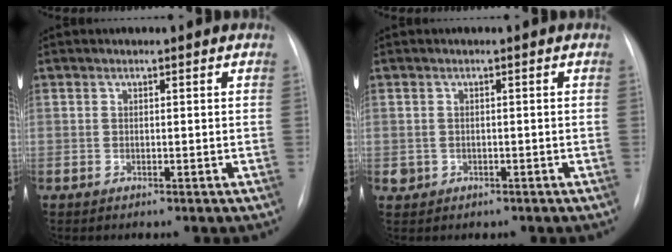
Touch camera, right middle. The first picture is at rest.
{"total": 1.7, "force": [-0.4, 1.6, 0.2], "torque": [-0.004, 0.005, 0.000]}